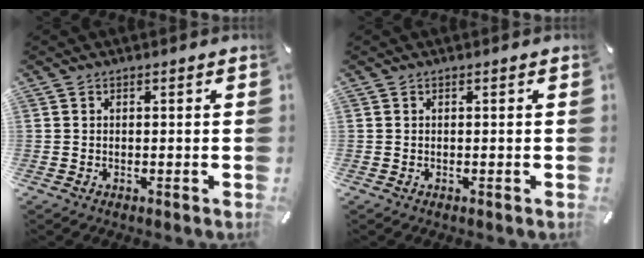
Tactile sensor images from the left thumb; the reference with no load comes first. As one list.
[{"total": 0.0}]